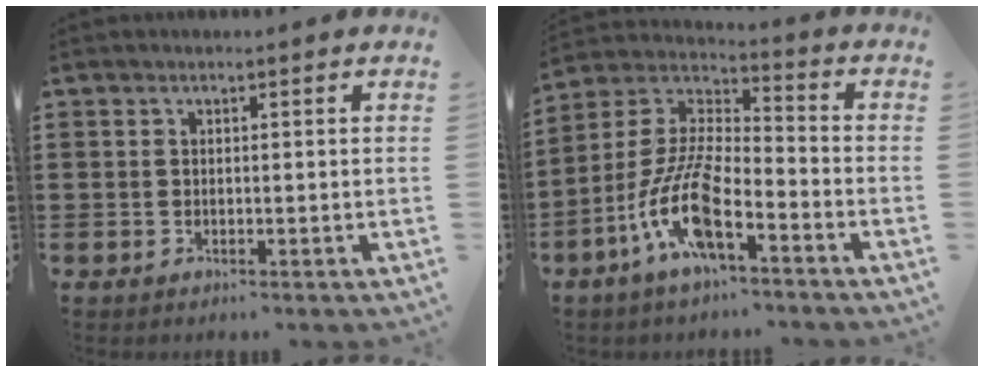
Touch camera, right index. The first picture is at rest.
{"total": 11.8, "force": [-6.4, 3.6, 9.3], "torque": [-0.220, -0.009, -0.129]}